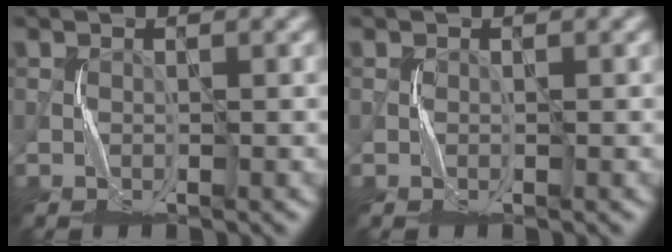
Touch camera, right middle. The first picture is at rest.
{"total": 0.0}